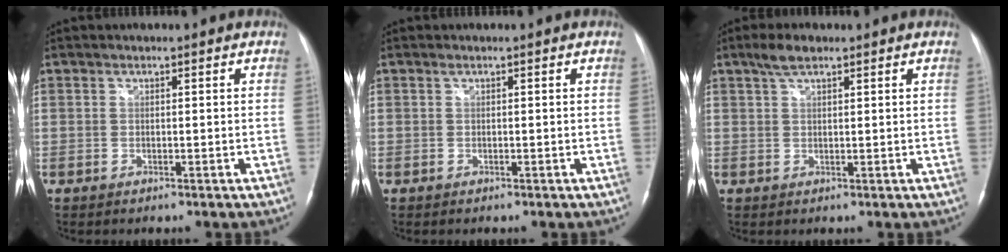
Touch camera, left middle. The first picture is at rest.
{"total": 0.0}
{"total": 3.3, "force": [2.3, 1.1, 2.0], "torque": [-0.046, 0.009, 0.046]}